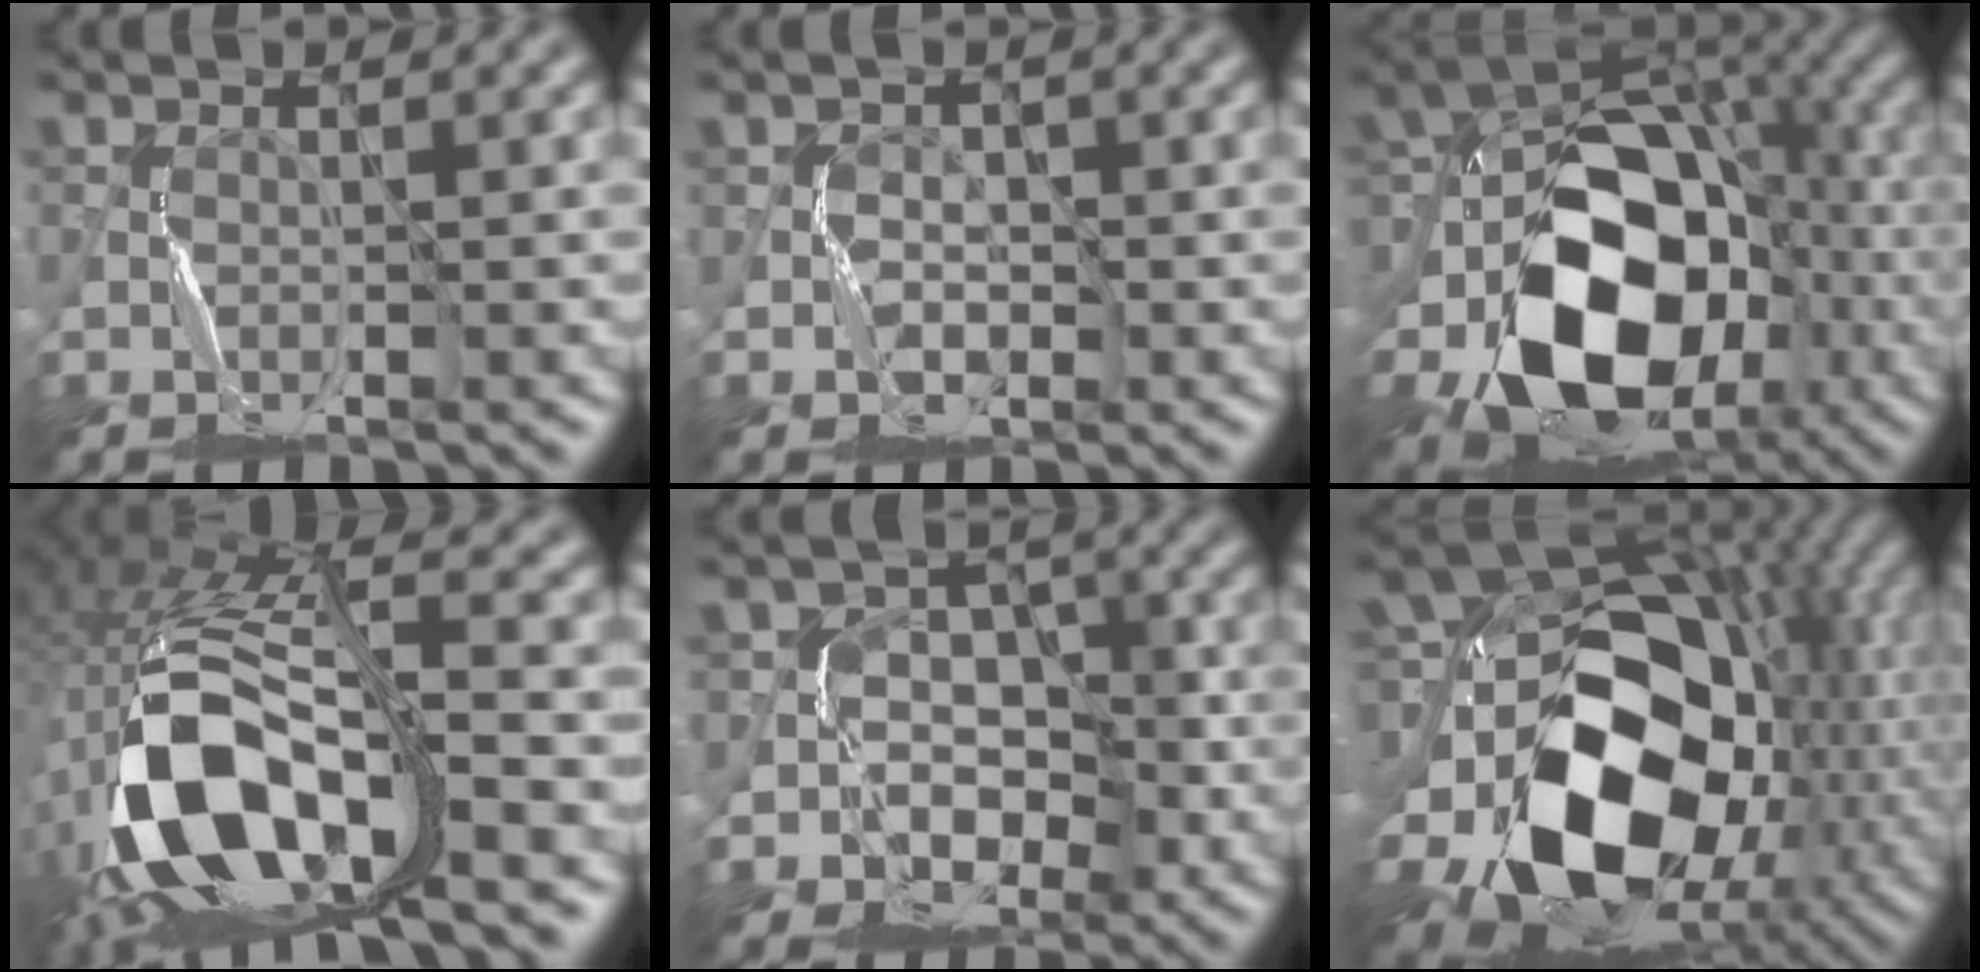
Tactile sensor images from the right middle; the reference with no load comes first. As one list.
[{"total": 1.9, "force": [-0.5, 1.7, 0.7], "torque": [-0.005, -0.002, -0.007]}, {"total": 15.8, "force": [-5.1, 10.8, 10.3], "torque": [-0.155, -0.005, -0.097]}, {"total": 14.2, "force": [-5.3, 5.9, 11.7], "torque": [-0.243, 0.003, -0.094]}, {"total": 7.4, "force": [-2.8, 6.4, 2.4], "torque": [-0.014, 0.008, -0.071]}, {"total": 16.9, "force": [-2.9, 12.3, 11.2], "torque": [-0.176, -0.005, -0.054]}]